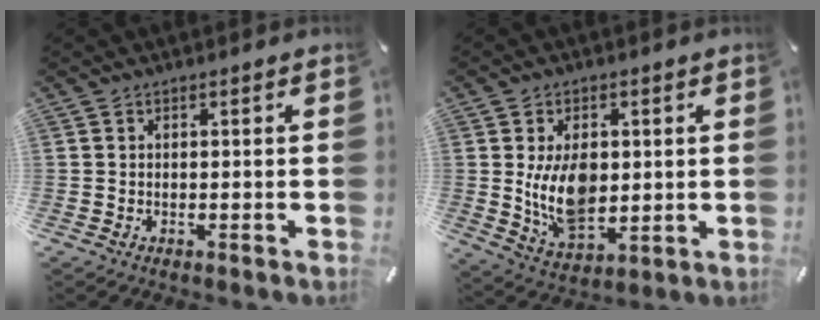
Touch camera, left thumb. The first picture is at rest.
{"total": 11.9, "force": [1.3, 8.1, 8.7], "torque": [-0.169, -0.009, 0.020]}